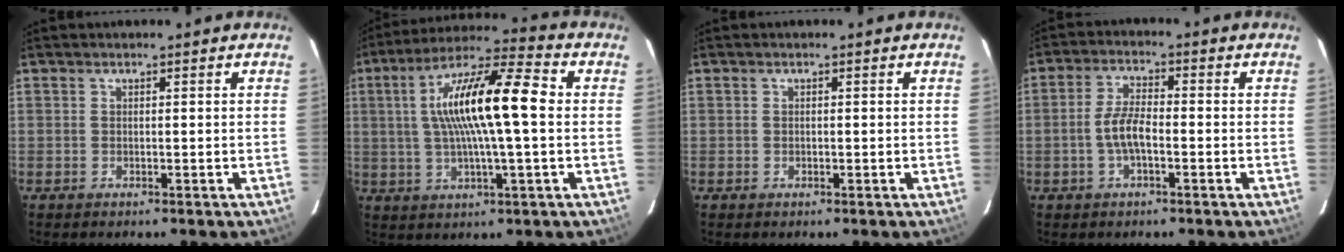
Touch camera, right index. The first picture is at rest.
{"total": 16.2, "force": [1.6, 2.2, 16.0], "torque": [-0.295, 0.017, 0.022]}
{"total": 0.0}
{"total": 5.1, "force": [-1.6, 1.5, 4.6], "torque": [-0.098, 0.008, -0.031]}